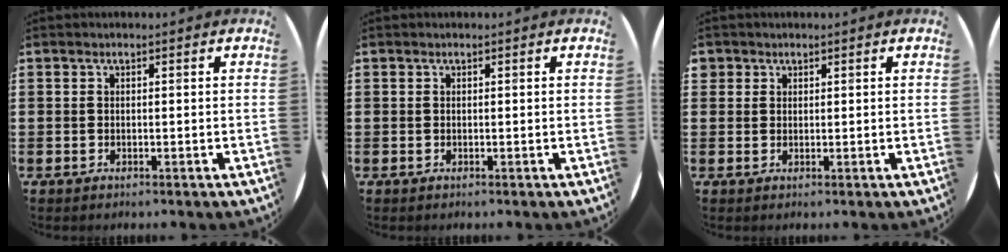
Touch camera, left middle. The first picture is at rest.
{"total": 0.0}
{"total": 1.1, "force": [0.9, 0.7, 0.0], "torque": [0.000, 0.003, 0.018]}